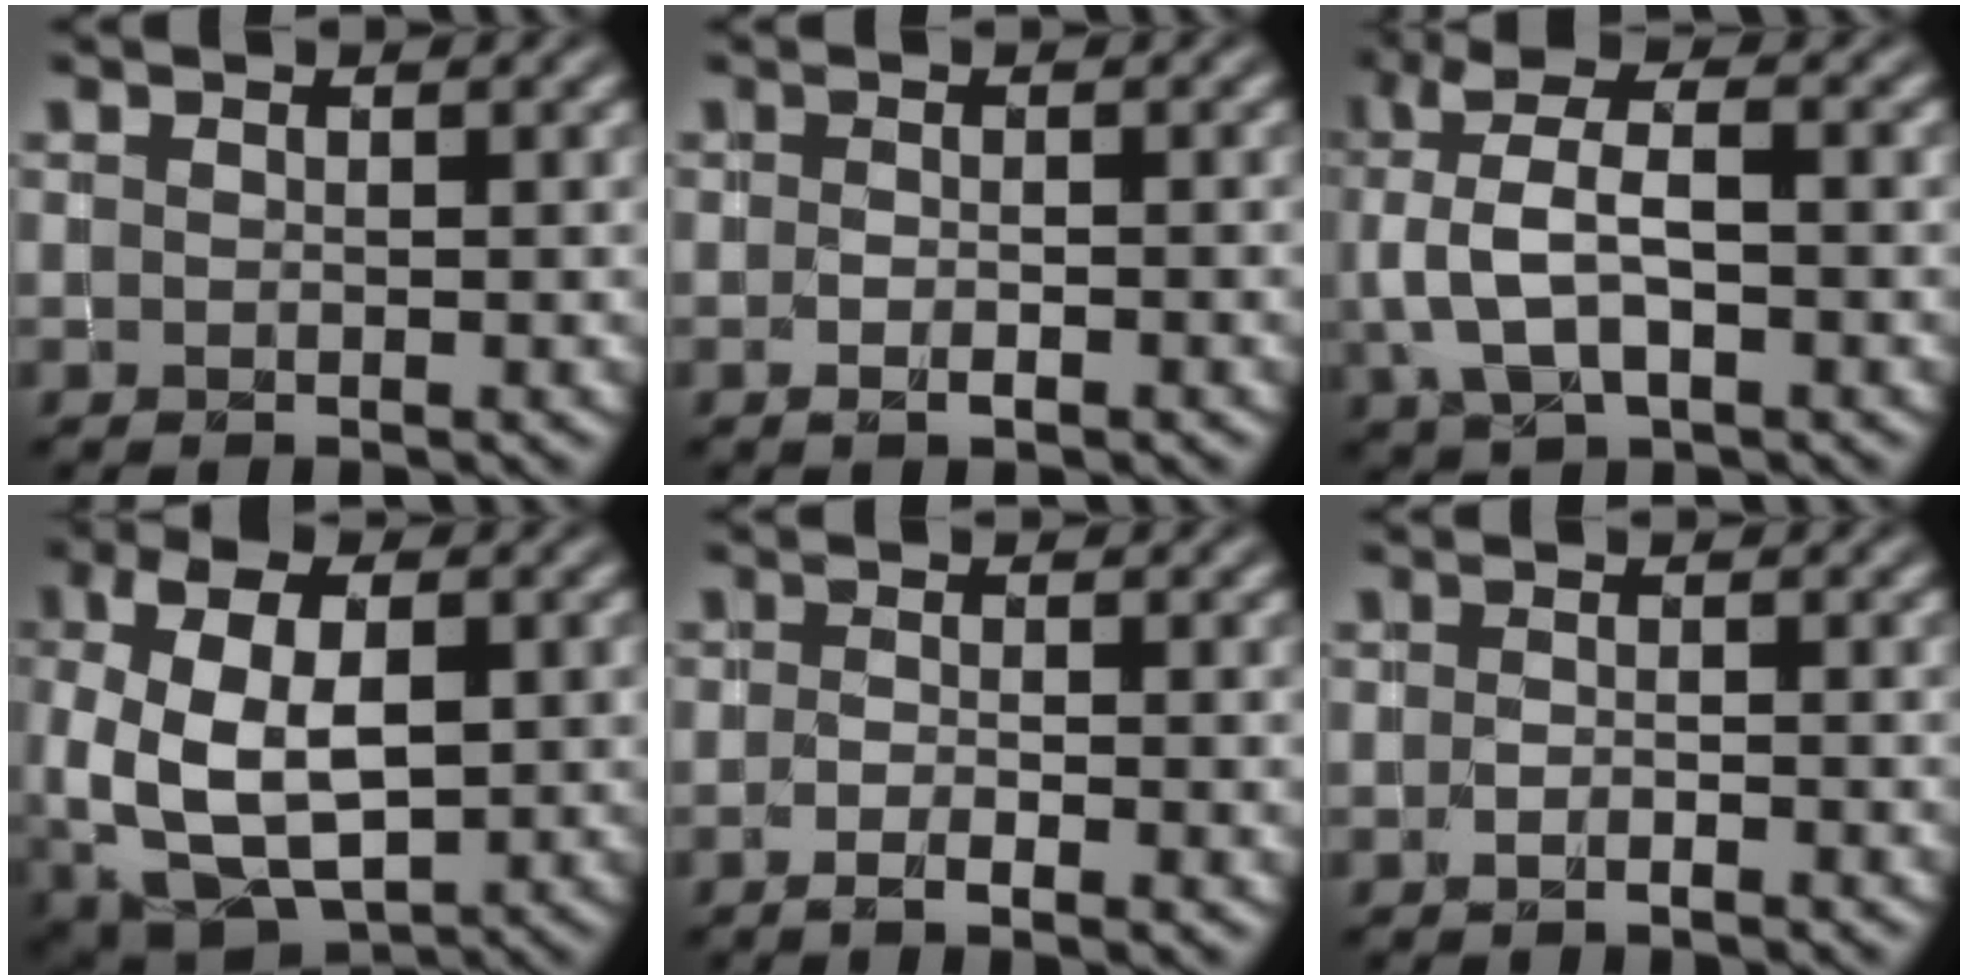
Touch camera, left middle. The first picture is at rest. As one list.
[{"total": 1.1, "force": [-0.5, 0.4, 0.9], "torque": [-0.013, -0.002, -0.007]}, {"total": 5.4, "force": [0.6, 2.6, 4.7], "torque": [-0.091, 0.011, 0.007]}, {"total": 10.6, "force": [-0.1, 6.1, 8.6], "torque": [-0.179, 0.000, 0.002]}, {"total": 2.5, "force": [-1.2, 0.6, 2.1], "torque": [-0.031, -0.004, -0.021]}, {"total": 0.9, "force": [-0.8, 0.2, 0.4], "torque": [-0.006, -0.002, -0.015]}]